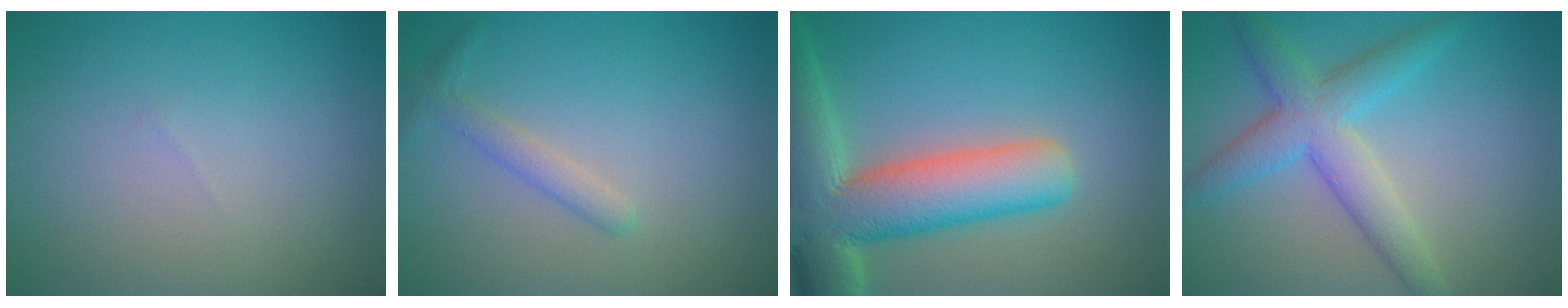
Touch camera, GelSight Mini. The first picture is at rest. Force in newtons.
{"total": 1.7, "press": 1.7, "slide": 0.1}
{"total": 10.8, "press": 10.8, "slide": 1.0}
{"total": 5.1, "press": 5.1, "slide": 0.1}